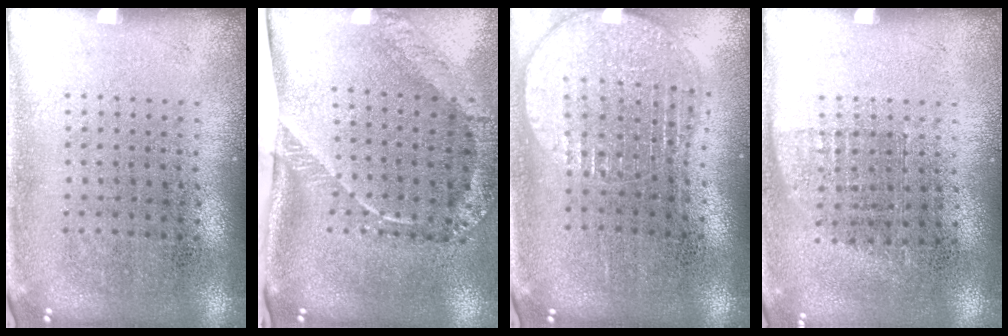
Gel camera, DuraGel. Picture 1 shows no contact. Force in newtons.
{"total": 2.6, "press": 1.7, "slide": 2.0}
{"total": 1.7, "press": 1.5, "slide": 0.9}
{"total": 0.7, "press": 0.7, "slide": 0.3}